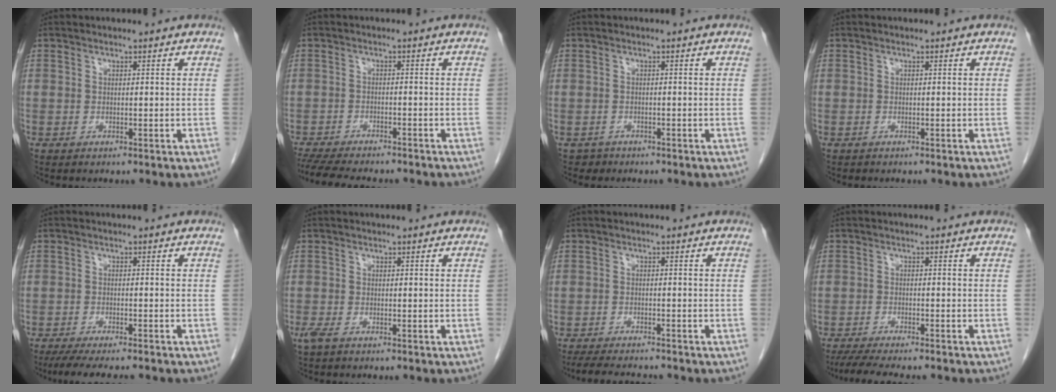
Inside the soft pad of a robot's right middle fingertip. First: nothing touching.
{"total": 13.6, "force": [-11.8, 2.7, 6.2], "torque": [-0.109, -0.020, -0.164]}
{"total": 1.2, "force": [-0.8, 0.8, -0.3], "torque": [0.001, 0.004, -0.014]}
{"total": 0.0}
{"total": 8.7, "force": [-7.3, 1.1, 4.6], "torque": [-0.063, -0.015, -0.111]}
{"total": 1.4, "force": [-0.8, 0.5, 1.1], "torque": [-0.031, -0.006, -0.016]}
{"total": 6.0, "force": [-5.5, 0.6, 2.3], "torque": [-0.036, -0.016, -0.089]}
{"total": 8.4, "force": [-7.1, 0.9, 4.3], "torque": [-0.064, -0.015, -0.111]}